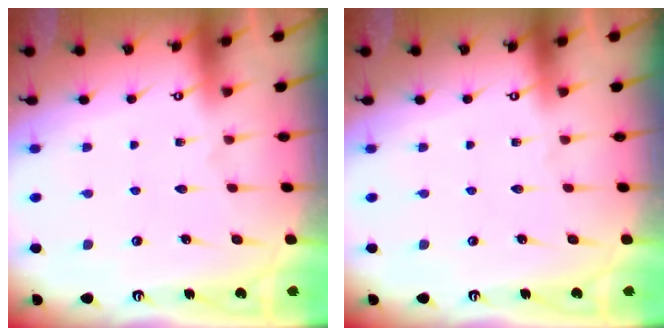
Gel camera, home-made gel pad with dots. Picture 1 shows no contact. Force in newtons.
{"total": 0.0}